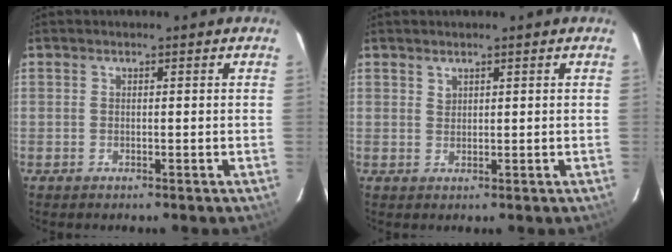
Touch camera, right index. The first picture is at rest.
{"total": 1.1, "force": [1.0, 0.4, 0.2], "torque": [-0.002, 0.002, 0.019]}